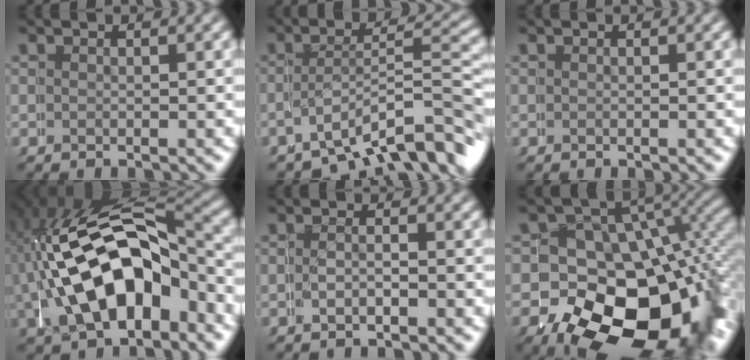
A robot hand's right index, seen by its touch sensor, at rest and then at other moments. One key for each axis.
{"total": 5.2, "fx": -3.7, "fy": 1.2, "fz": 3.5, "tx": -0.041, "ty": -0.014, "tz": -0.051}
{"total": 0.0}
{"total": 12.6, "fx": 0.0, "fy": 8.2, "fz": 9.6, "tx": -0.191, "ty": -0.011, "tz": 0.010}
{"total": 0.7, "fx": -0.1, "fy": -0.2, "fz": -0.7, "tx": 0.017, "ty": 0.004, "tz": -0.005}
{"total": 19.9, "fx": -6.8, "fy": 14.5, "fz": 11.9, "tx": -0.189, "ty": -0.089, "tz": -0.075}